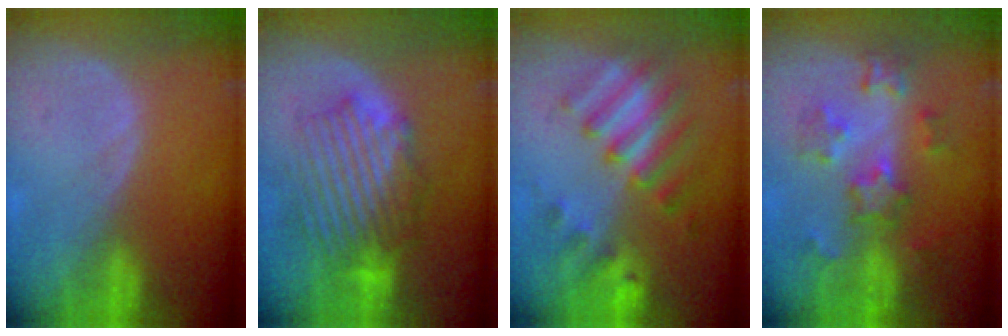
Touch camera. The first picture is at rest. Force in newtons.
{"total": 8.8, "press": 8.5, "slide": 2.3}
{"total": 7.8, "press": 7.7, "slide": 1.7}
{"total": 6.7, "press": 6.7, "slide": 0.6}